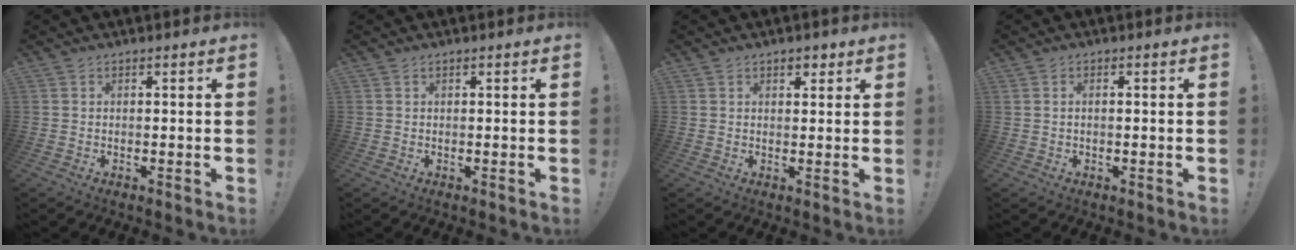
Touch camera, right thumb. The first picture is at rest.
{"total": 0.0}
{"total": 2.4, "force": [1.5, 1.4, 1.2], "torque": [-0.006, -0.003, 0.023]}
{"total": 0.7, "force": [0.0, 0.1, 0.7], "torque": [-0.013, 0.000, 0.000]}